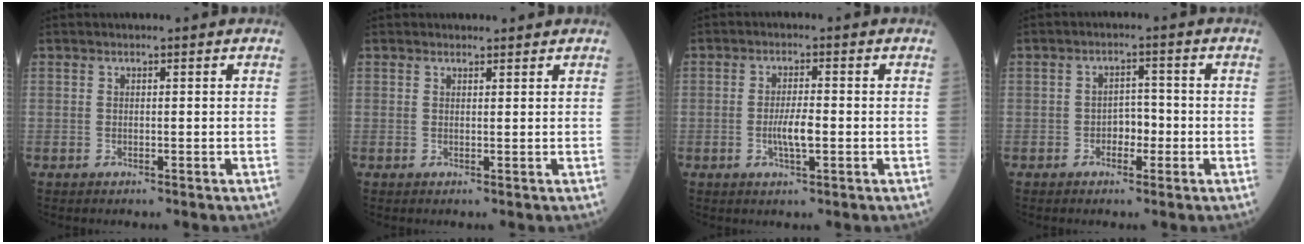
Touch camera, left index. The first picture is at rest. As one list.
[{"total": 0.8, "force": [0.6, 0.3, -0.3], "torque": [-0.001, -0.004, 0.006]}, {"total": 3.7, "force": [-1.3, 0.7, 3.4], "torque": [-0.068, -0.006, -0.024]}, {"total": 3.0, "force": [-1.5, 1.8, 1.9], "torque": [-0.022, 0.004, -0.030]}]